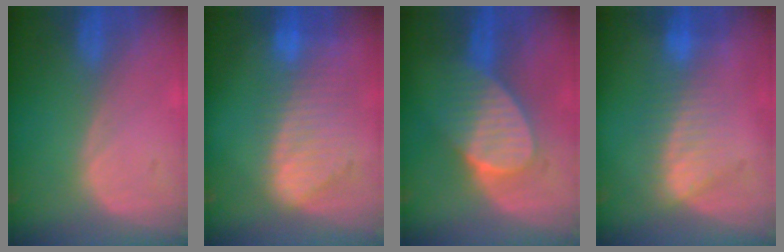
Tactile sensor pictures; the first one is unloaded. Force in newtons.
{"total": 9.3, "press": 8.1, "slide": 4.6}
{"total": 7.0, "press": 7.0, "slide": 0.4}
{"total": 6.6, "press": 6.5, "slide": 0.9}